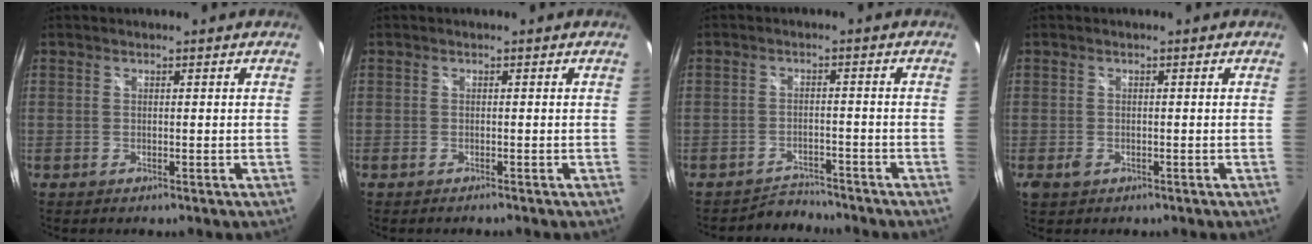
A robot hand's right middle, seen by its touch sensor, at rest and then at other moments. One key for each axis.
{"total": 0.7, "fx": -0.6, "fy": 0.0, "fz": 0.3, "tx": -0.005, "ty": -0.001, "tz": -0.012}
{"total": 4.2, "fx": -4.1, "fy": 0.7, "fz": -0.6, "tx": 0.004, "ty": 0.008, "tz": -0.068}
{"total": 2.2, "fx": -1.2, "fy": 1.5, "fz": 1.1, "tx": -0.021, "ty": -0.005, "tz": -0.021}